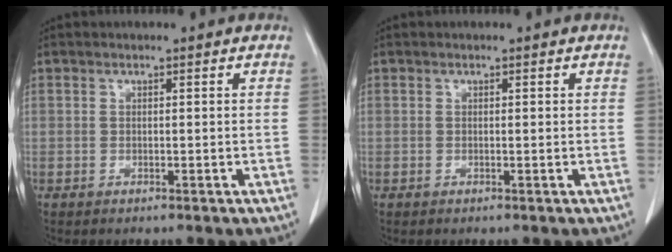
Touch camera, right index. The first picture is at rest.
{"total": 0.0}